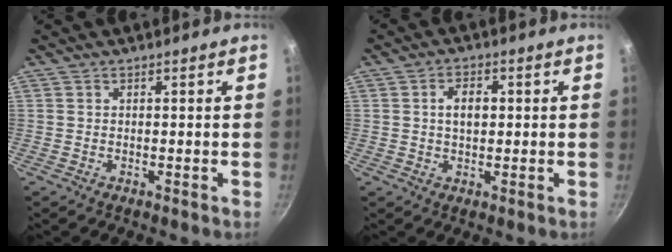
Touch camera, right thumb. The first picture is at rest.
{"total": 4.3, "force": [0.6, 2.7, 3.3], "torque": [-0.044, 0.008, 0.007]}